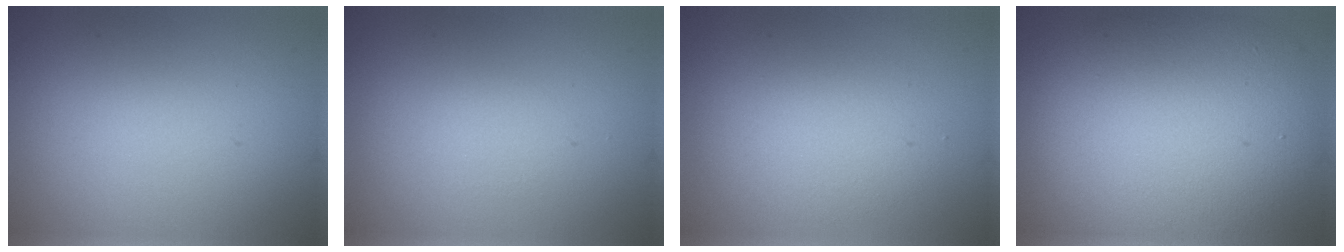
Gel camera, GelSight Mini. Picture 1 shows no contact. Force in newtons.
{"total": 0.7, "press": 0.7, "slide": 0.1}
{"total": 2.4, "press": 2.4, "slide": 0.0}
{"total": 12.0, "press": 11.9, "slide": 0.6}